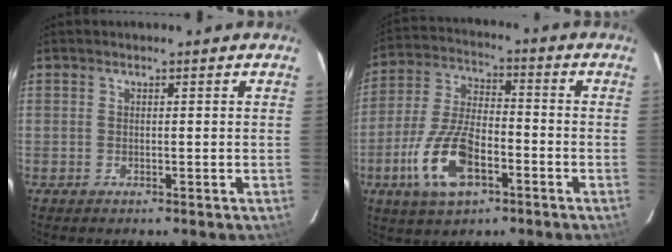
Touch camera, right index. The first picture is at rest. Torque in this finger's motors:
{"motor_torque": [1.63, -0.51, 0.99, 0.21]}